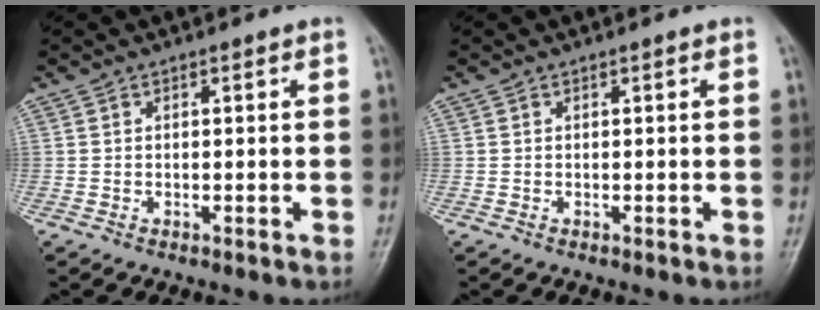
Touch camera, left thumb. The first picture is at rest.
{"total": 0.0}